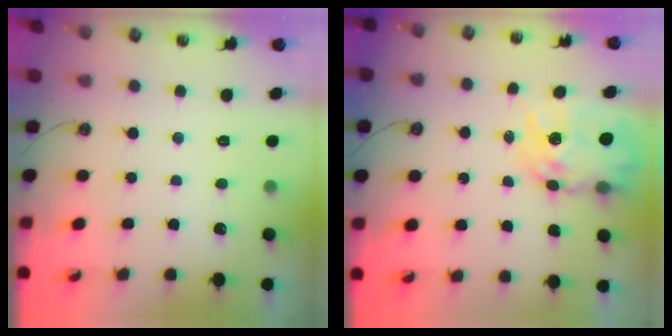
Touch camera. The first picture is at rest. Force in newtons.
{"total": 12.3, "press": 12.2, "slide": 1.0}